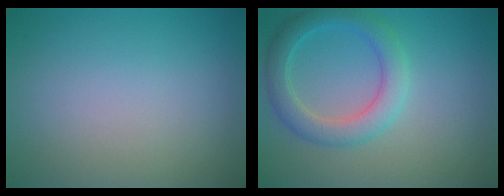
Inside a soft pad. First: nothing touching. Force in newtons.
{"total": 3.9, "press": 3.9, "slide": 0.1}